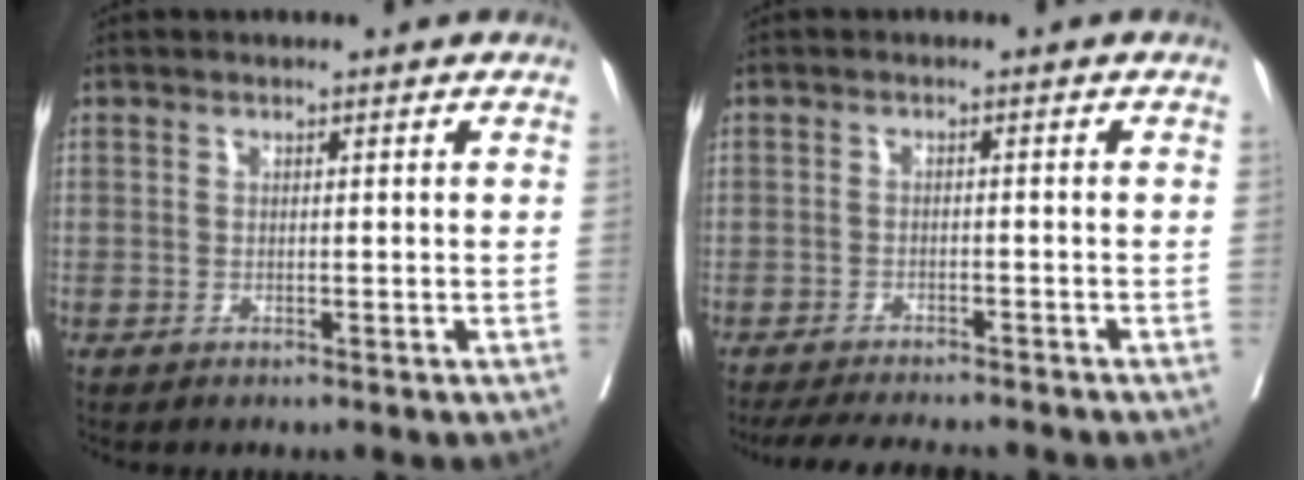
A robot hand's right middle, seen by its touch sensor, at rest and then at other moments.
{"total": 10.0, "force": [-9.0, 1.8, 3.8], "torque": [-0.054, -0.008, -0.124]}